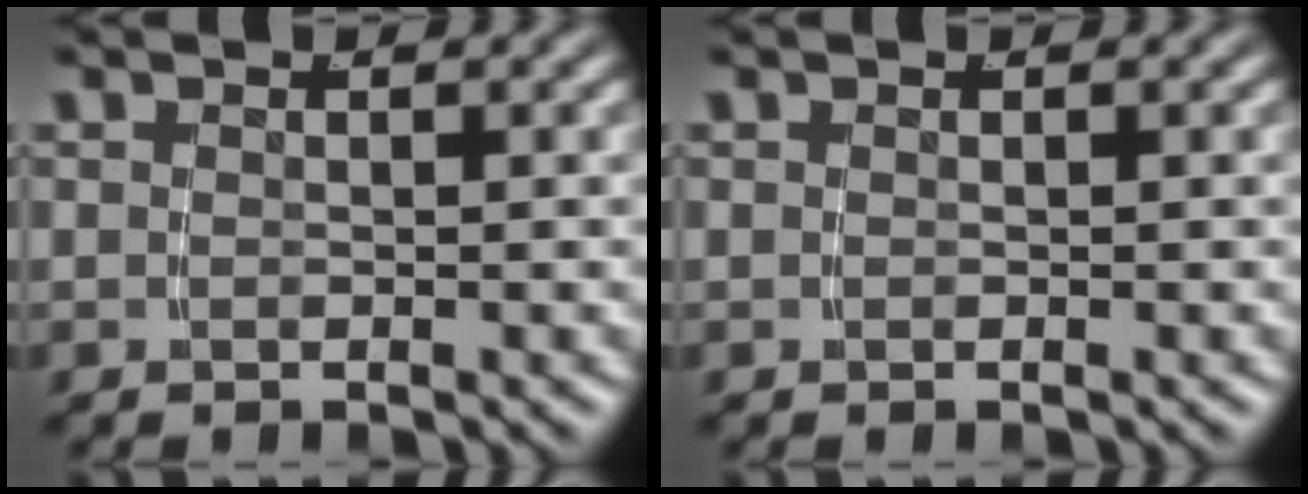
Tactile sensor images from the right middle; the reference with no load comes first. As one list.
[{"total": 0.0}]